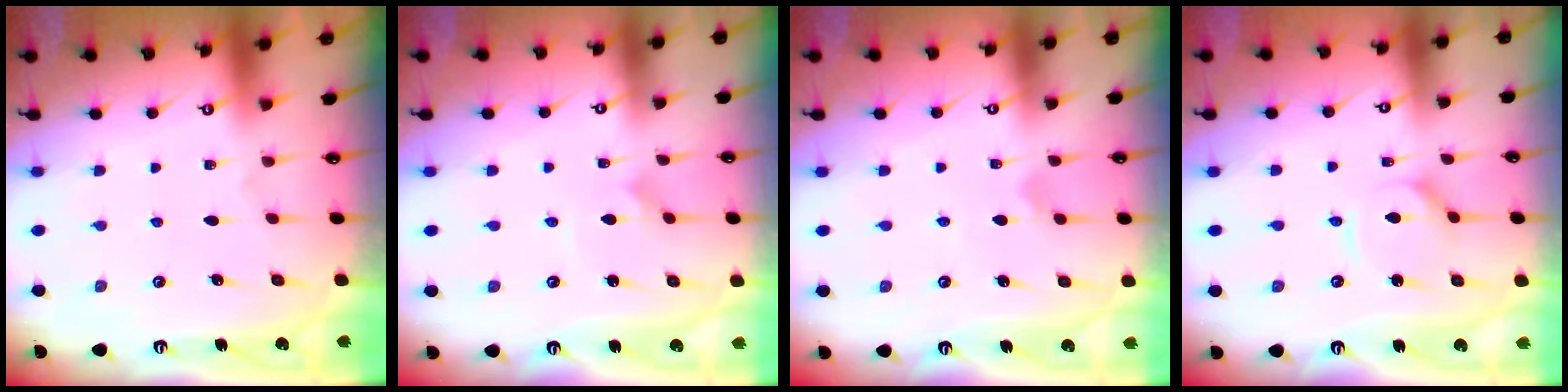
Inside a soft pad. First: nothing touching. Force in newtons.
{"total": 2.3, "press": 2.3, "slide": 0.1}
{"total": 1.3, "press": 1.2, "slide": 0.4}
{"total": 5.1, "press": 5.1, "slide": 0.4}